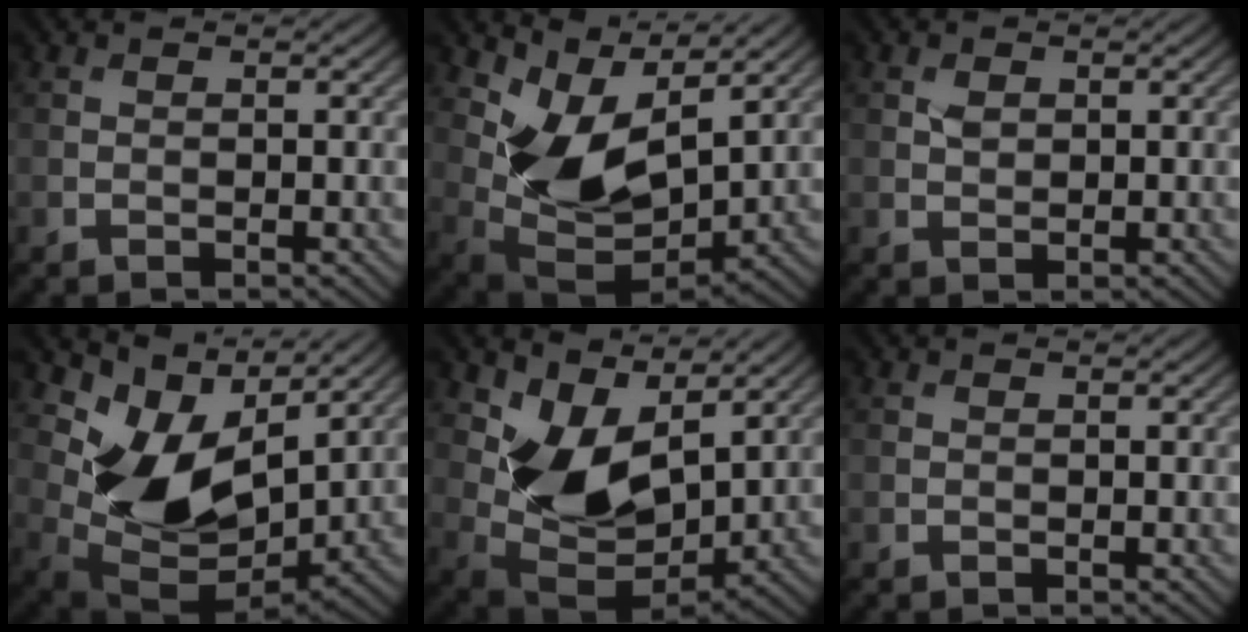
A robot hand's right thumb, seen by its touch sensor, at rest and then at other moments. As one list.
[{"total": 9.7, "force": [4.7, 4.7, 7.0], "torque": [-0.153, -0.009, 0.099]}, {"total": 1.3, "force": [0.5, 1.0, 0.8], "torque": [-0.015, -0.001, 0.010]}, {"total": 10.4, "force": [4.8, 5.8, 7.1], "torque": [-0.154, -0.012, 0.099]}, {"total": 9.5, "force": [4.2, 5.3, 6.6], "torque": [-0.137, -0.016, 0.084]}, {"total": 0.0}]